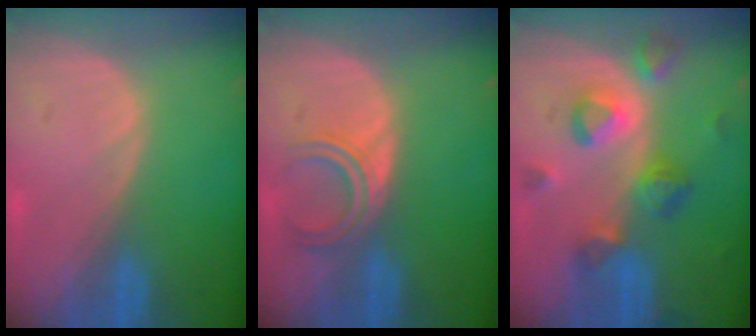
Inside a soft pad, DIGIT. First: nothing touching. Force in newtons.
{"total": 4.4, "press": 4.1, "slide": 1.6}
{"total": 8.0, "press": 7.7, "slide": 2.1}